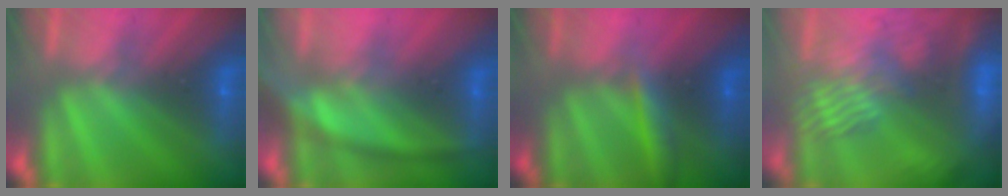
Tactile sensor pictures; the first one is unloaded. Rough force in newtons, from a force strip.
{"total": 3.1}
{"total": 2.7}
{"total": 8.5}